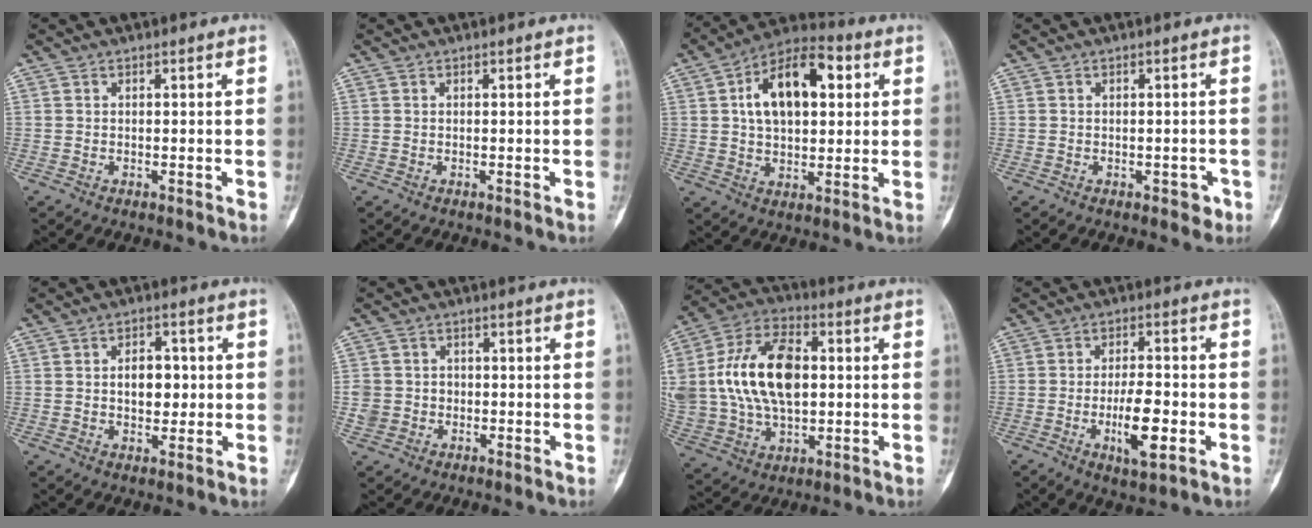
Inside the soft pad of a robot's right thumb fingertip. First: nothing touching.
{"total": 0.0}
{"total": 16.1, "force": [4.1, 9.1, 12.6], "torque": [-0.184, 0.016, 0.061]}
{"total": 2.3, "force": [-1.0, 1.4, 1.5], "torque": [-0.005, 0.009, -0.009]}
{"total": 6.2, "force": [0.3, 4.0, 4.7], "torque": [-0.039, 0.002, 0.005]}
{"total": 4.2, "force": [-0.6, 4.0, 1.1], "torque": [0.002, 0.011, -0.007]}
{"total": 22.9, "force": [2.4, 14.4, 17.6], "torque": [-0.352, 0.013, 0.049]}
{"total": 8.9, "force": [-2.5, 3.1, 7.9], "torque": [-0.128, 0.006, -0.039]}